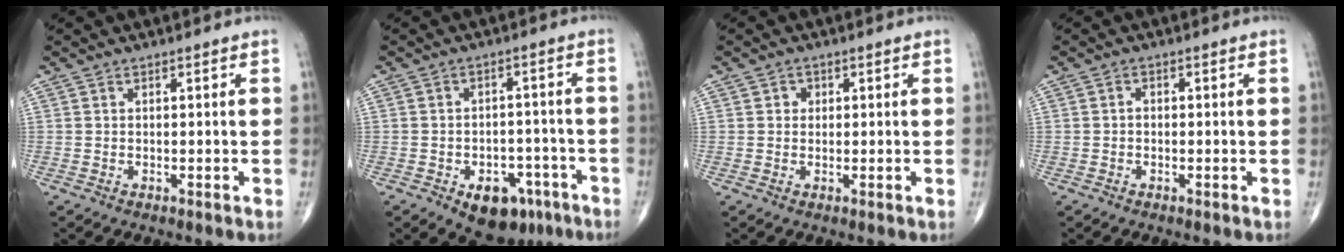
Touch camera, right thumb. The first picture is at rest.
{"total": 10.4, "force": [-5.6, 6.5, 5.9], "torque": [-0.045, 0.034, -0.070]}
{"total": 1.5, "force": [0.3, 1.4, 0.5], "torque": [0.002, 0.002, 0.001]}
{"total": 1.0, "force": [-0.2, 0.7, 0.6], "torque": [-0.001, 0.003, -0.009]}